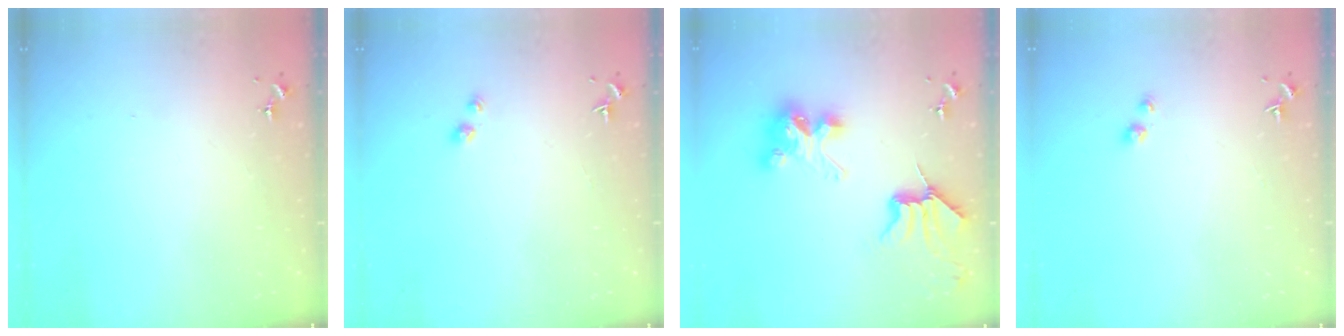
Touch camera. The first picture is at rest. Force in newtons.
{"total": 3.0, "press": 3.0, "slide": 0.5}
{"total": 10.1, "press": 10.1, "slide": 0.4}
{"total": 3.0, "press": 3.0, "slide": 0.2}